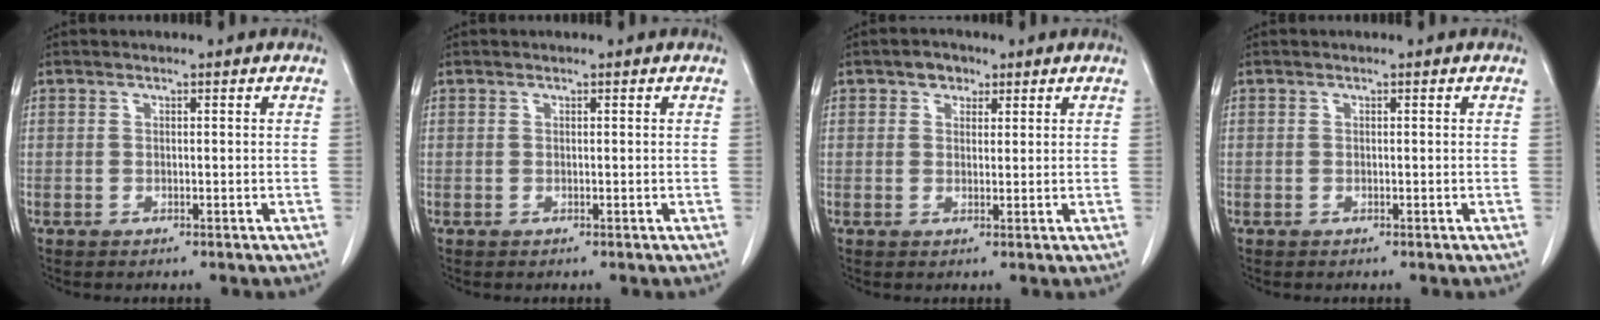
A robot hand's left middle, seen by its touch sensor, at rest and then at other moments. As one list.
[{"total": 0.0}, {"total": 2.5, "force": [1.5, 1.7, 0.9], "torque": [-0.015, 0.006, 0.021]}, {"total": 0.0}]